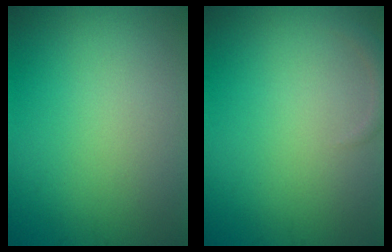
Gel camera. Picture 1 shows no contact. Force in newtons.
{"total": 1.0, "press": 1.0, "slide": 0.1}